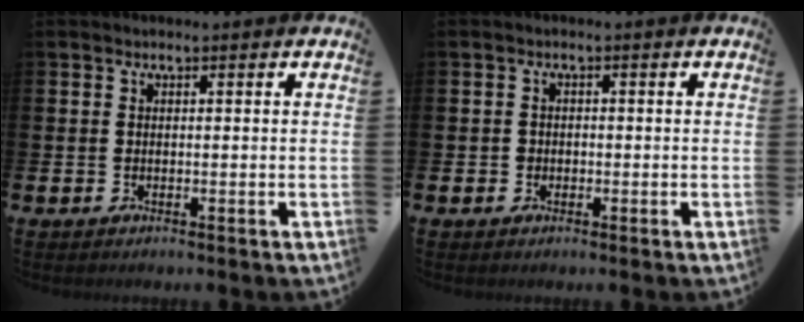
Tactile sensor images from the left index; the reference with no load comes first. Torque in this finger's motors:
{"motor_torque": [-0.06, 0.00, -0.03, -0.01]}